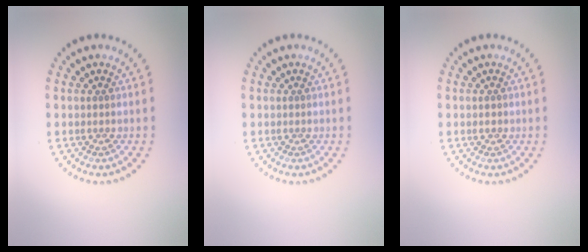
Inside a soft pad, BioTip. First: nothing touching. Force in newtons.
{"total": 0.0}
{"total": 0.9, "press": 0.9, "slide": 0.1}